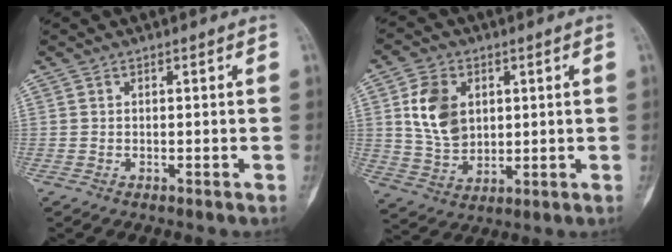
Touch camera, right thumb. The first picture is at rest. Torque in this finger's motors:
{"motor_torque": [-0.36, 0.76, 0.82, 0.20, -0.05]}